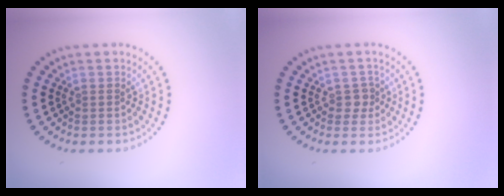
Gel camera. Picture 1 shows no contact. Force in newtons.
{"total": 1.5, "press": 1.2, "slide": 0.8}